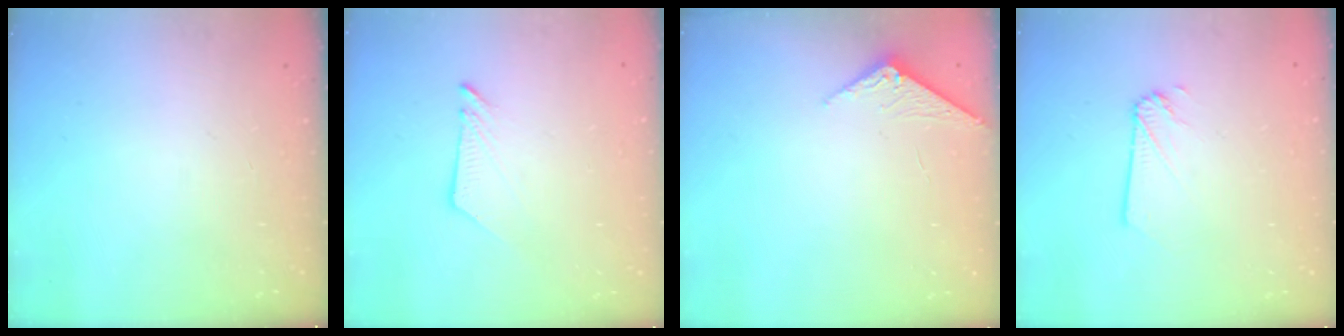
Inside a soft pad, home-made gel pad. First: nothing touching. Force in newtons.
{"total": 5.4, "press": 5.4, "slide": 0.6}
{"total": 2.4, "press": 2.4, "slide": 0.3}
{"total": 1.4, "press": 1.4, "slide": 0.1}